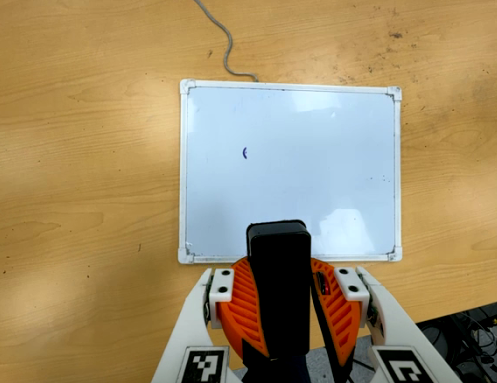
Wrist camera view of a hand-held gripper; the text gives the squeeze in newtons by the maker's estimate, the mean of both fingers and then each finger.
{"total": 10.9, "left": 10.7, "right": 11.1}